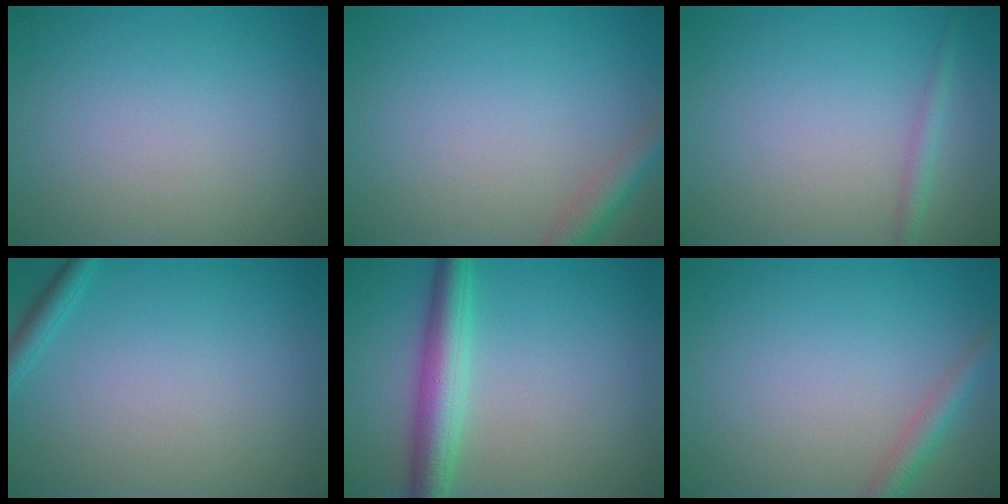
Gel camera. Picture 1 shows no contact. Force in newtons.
{"total": 2.4, "press": 2.4, "slide": 0.2}
{"total": 1.3, "press": 1.3, "slide": 0.1}
{"total": 1.4, "press": 1.4, "slide": 0.1}
{"total": 4.6, "press": 4.6, "slide": 0.0}
{"total": 2.1, "press": 2.1, "slide": 0.1}